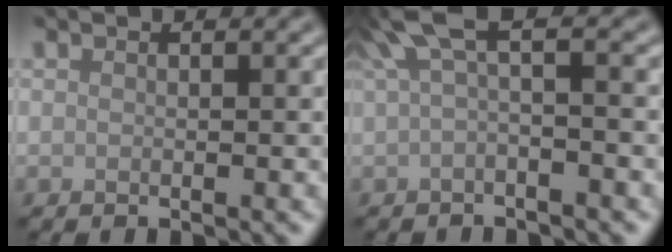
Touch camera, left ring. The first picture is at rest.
{"total": 3.7, "force": [1.2, 0.8, 3.4], "torque": [-0.061, 0.010, 0.016]}